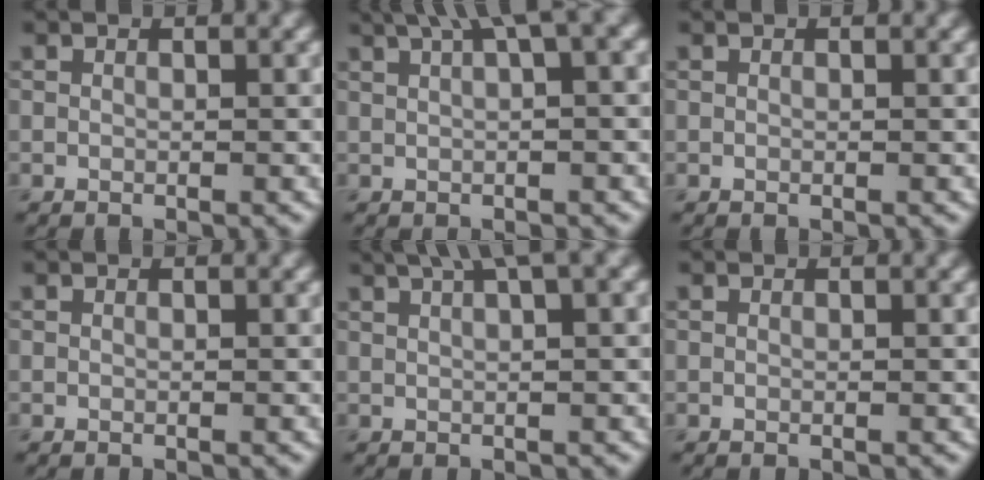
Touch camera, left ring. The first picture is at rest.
{"total": 5.1, "force": [3.0, 1.0, 4.1], "torque": [-0.052, 0.023, 0.049]}
{"total": 0.0}
{"total": 0.0}
{"total": 4.3, "force": [2.8, 0.7, 3.3], "torque": [-0.045, 0.018, 0.044]}
{"total": 0.0}